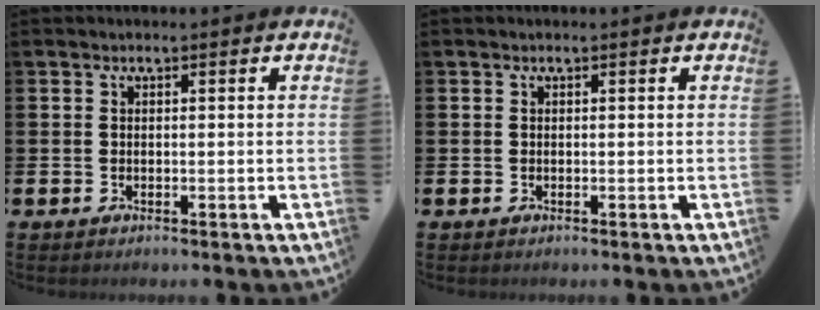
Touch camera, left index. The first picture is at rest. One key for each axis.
{"total": 0.0}